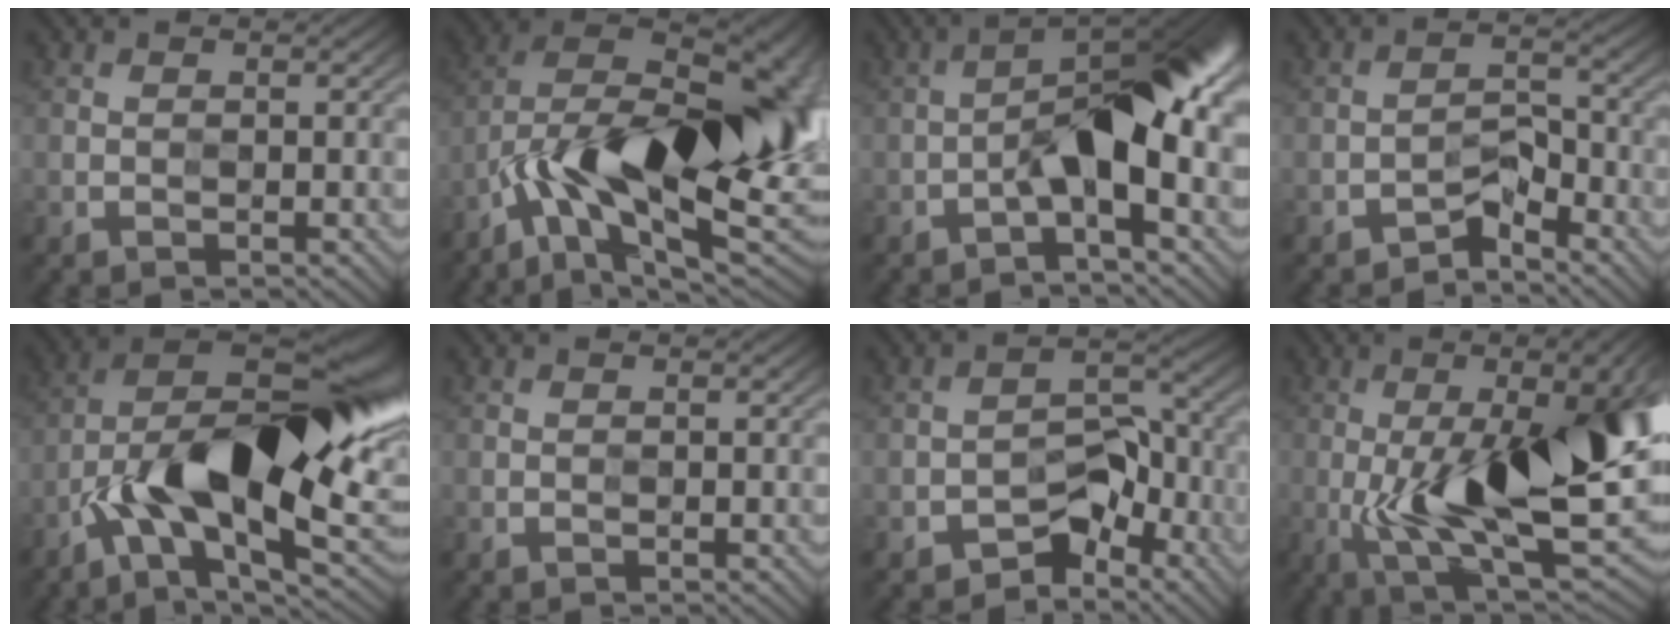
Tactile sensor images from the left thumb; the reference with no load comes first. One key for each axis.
{"total": 20.0, "fx": -5.3, "fy": 9.1, "fz": 17.1, "tx": -0.265, "ty": -0.004, "tz": -0.087}
{"total": 9.1, "fx": -2.0, "fy": 2.7, "fz": 8.5, "tx": -0.134, "ty": 0.026, "tz": -0.041}
{"total": 3.4, "fx": -2.8, "fy": 1.3, "fz": 1.5, "tx": -0.017, "ty": 0.012, "tz": -0.058}
{"total": 17.3, "fx": -4.1, "fy": 7.0, "fz": 15.3, "tx": -0.240, "ty": 0.013, "tz": -0.073}
{"total": 0.0}
{"total": 5.6, "fx": -3.8, "fy": 3.1, "fz": 2.7, "tx": -0.019, "ty": 0.014, "tz": -0.071}
{"total": 18.2, "fx": -0.9, "fy": 5.3, "fz": 17.3, "tx": -0.241, "ty": 0.011, "tz": -0.005}